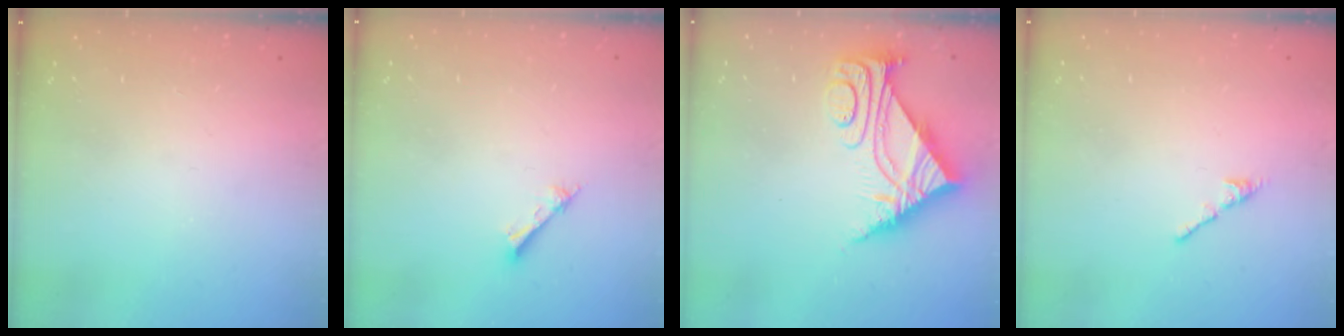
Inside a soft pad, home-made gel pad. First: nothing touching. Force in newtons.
{"total": 1.5, "press": 1.5, "slide": 0.2}
{"total": 7.1, "press": 7.0, "slide": 0.7}
{"total": 2.7, "press": 2.7, "slide": 0.7}